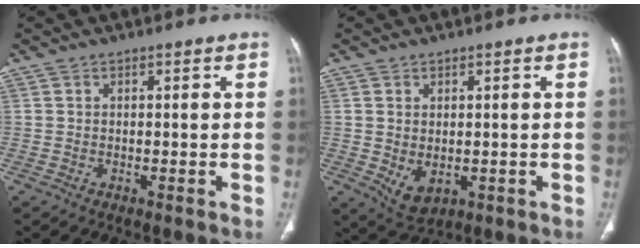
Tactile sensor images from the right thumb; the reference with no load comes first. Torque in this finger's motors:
{"motor_torque": [-0.47, 0.30, -0.39, 0.13, 0.14]}